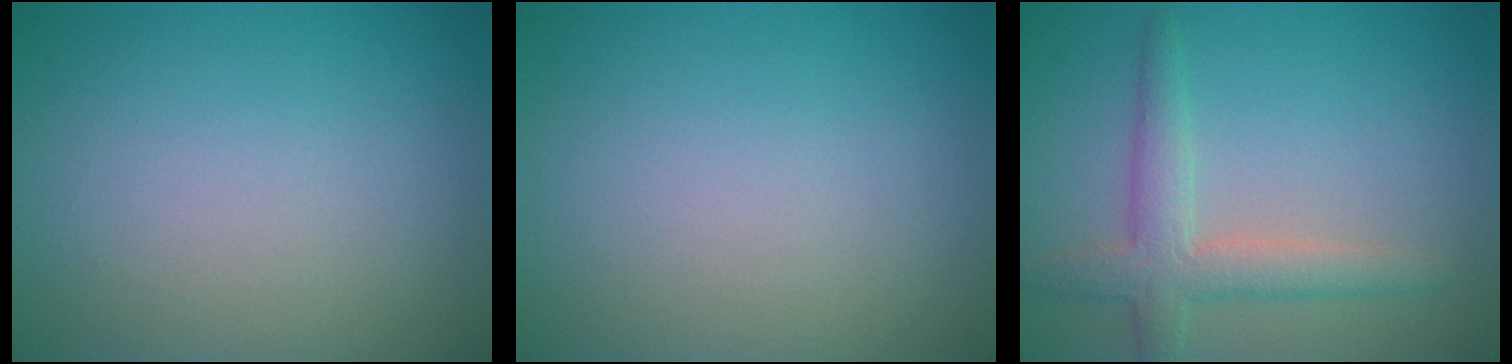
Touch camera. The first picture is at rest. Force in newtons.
{"total": 0.0}
{"total": 3.7, "press": 3.7, "slide": 0.2}